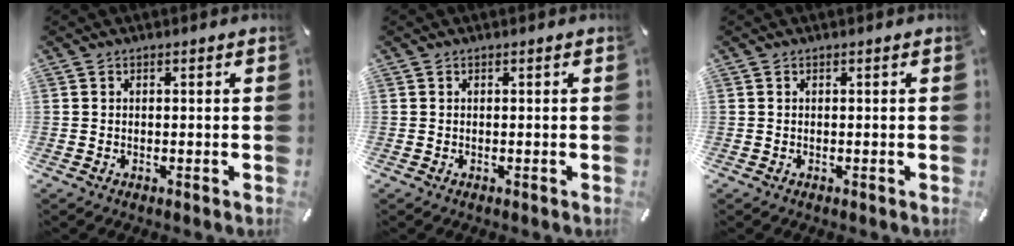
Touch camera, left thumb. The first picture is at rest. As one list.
[{"total": 0.0}, {"total": 0.0}]